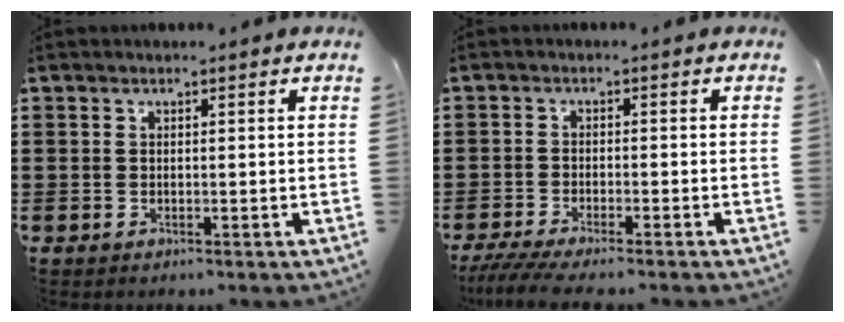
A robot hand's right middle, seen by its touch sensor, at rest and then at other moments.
{"total": 3.3, "force": [-2.9, 0.0, 1.5], "torque": [-0.040, -0.013, -0.060]}